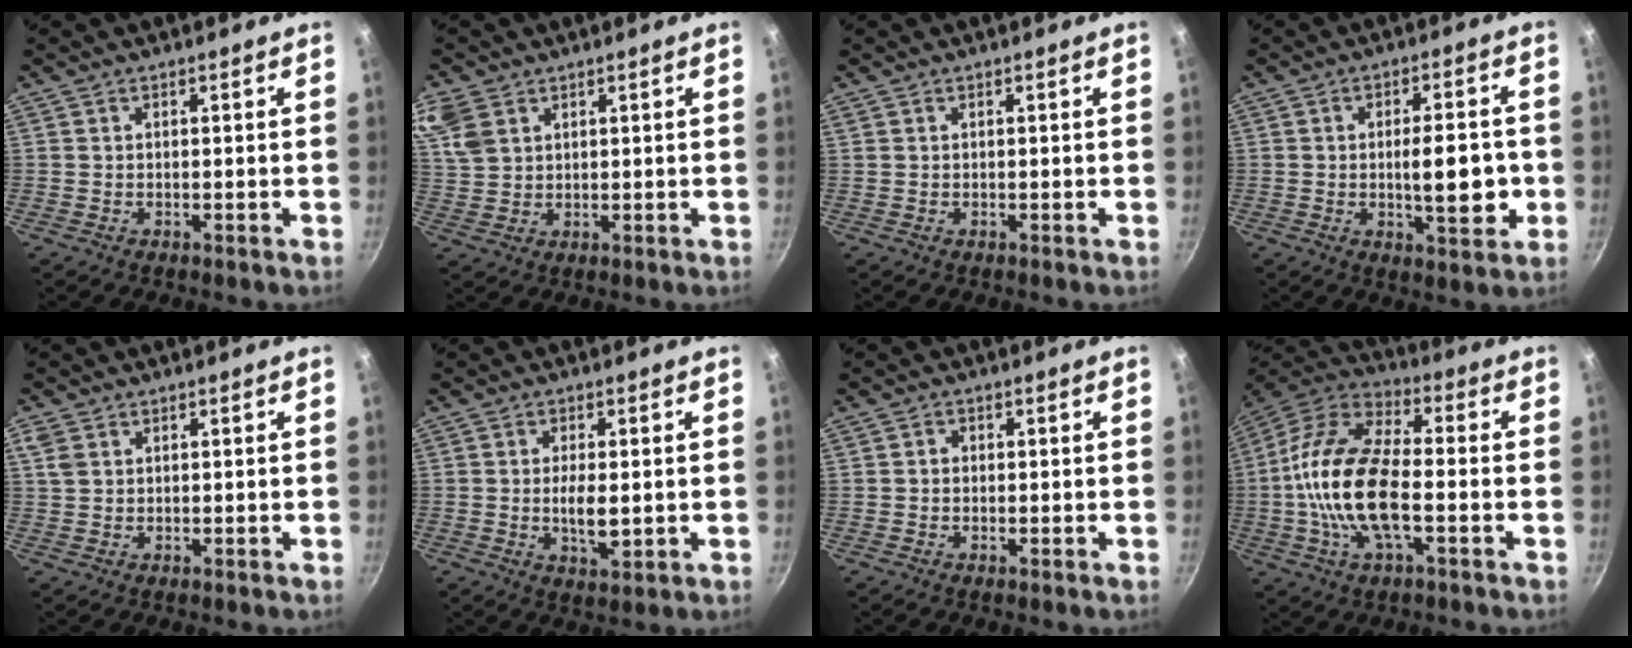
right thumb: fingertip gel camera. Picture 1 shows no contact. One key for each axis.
{"total": 9.1, "fx": 4.6, "fy": 6.3, "fz": 4.6, "tx": -0.097, "ty": 0.001, "tz": 0.099}
{"total": 0.0}
{"total": 10.2, "fx": -1.3, "fy": 3.8, "fz": 9.4, "tx": -0.116, "ty": 0.003, "tz": -0.017}
{"total": 2.9, "fx": 1.2, "fy": 2.1, "fz": 1.6, "tx": -0.030, "ty": 0.000, "tz": 0.026}
{"total": 5.5, "fx": -0.3, "fy": 2.3, "fz": 5.0, "tx": -0.091, "ty": -0.006, "tz": -0.004}
{"total": 1.3, "fx": 0.0, "fy": 1.1, "fz": 0.6, "tx": -0.008, "ty": 0.004, "tz": -0.002}
{"total": 19.2, "fx": -2.8, "fy": 8.7, "fz": 16.9, "tx": -0.317, "ty": 0.036, "tz": -0.071}